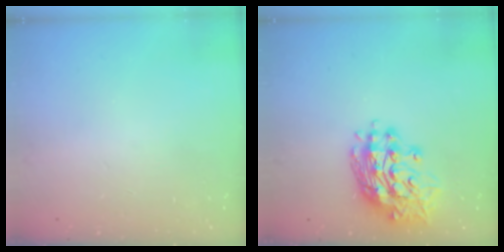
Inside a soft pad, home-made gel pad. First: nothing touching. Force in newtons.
{"total": 15.0, "press": 14.9, "slide": 1.4}